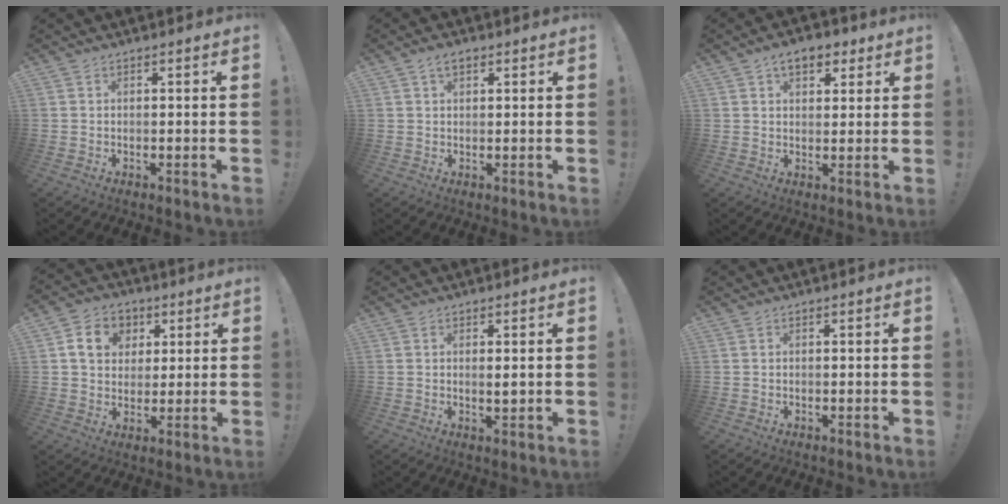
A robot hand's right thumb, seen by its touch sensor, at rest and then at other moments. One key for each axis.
{"total": 3.0, "fx": 1.5, "fy": 1.6, "fz": 2.0, "tx": -0.031, "ty": 0.001, "tz": 0.026}
{"total": 7.2, "fx": 3.8, "fy": 4.4, "fz": 4.1, "tx": -0.056, "ty": -0.002, "tz": 0.068}
{"total": 11.0, "fx": 3.8, "fy": 9.1, "fz": 4.8, "tx": -0.063, "ty": -0.007, "tz": 0.074}
{"total": 1.9, "fx": 0.5, "fy": 0.5, "fz": 1.7, "tx": -0.017, "ty": -0.009, "tz": 0.005}
{"total": 0.0}